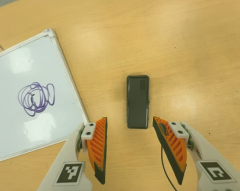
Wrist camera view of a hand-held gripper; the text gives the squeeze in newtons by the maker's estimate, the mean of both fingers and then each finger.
{"total": 0.0}